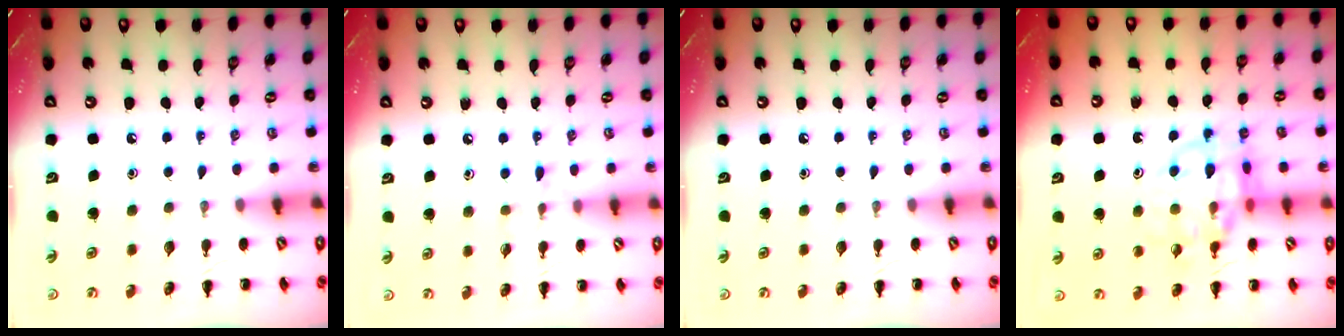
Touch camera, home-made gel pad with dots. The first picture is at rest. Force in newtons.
{"total": 6.8, "press": 6.5, "slide": 2.1}
{"total": 0.0}
{"total": 16.0, "press": 15.9, "slide": 2.4}